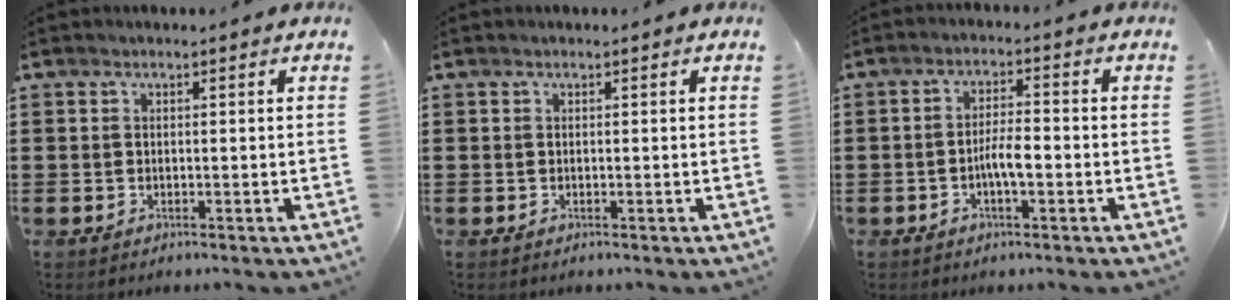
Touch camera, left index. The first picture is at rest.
{"total": 0.0}
{"total": 4.1, "force": [-1.2, 1.1, 3.7], "torque": [-0.073, 0.005, -0.024]}